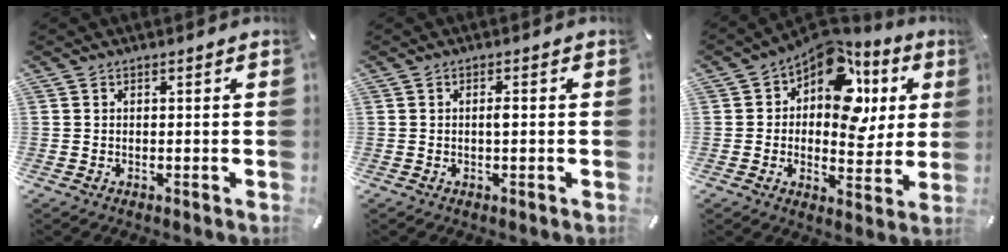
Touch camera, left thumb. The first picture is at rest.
{"total": 2.5, "force": [0.1, 0.9, 2.4], "torque": [-0.038, -0.001, -0.002]}
{"total": 15.7, "force": [6.5, 10.1, 10.1], "torque": [-0.144, -0.049, 0.116]}